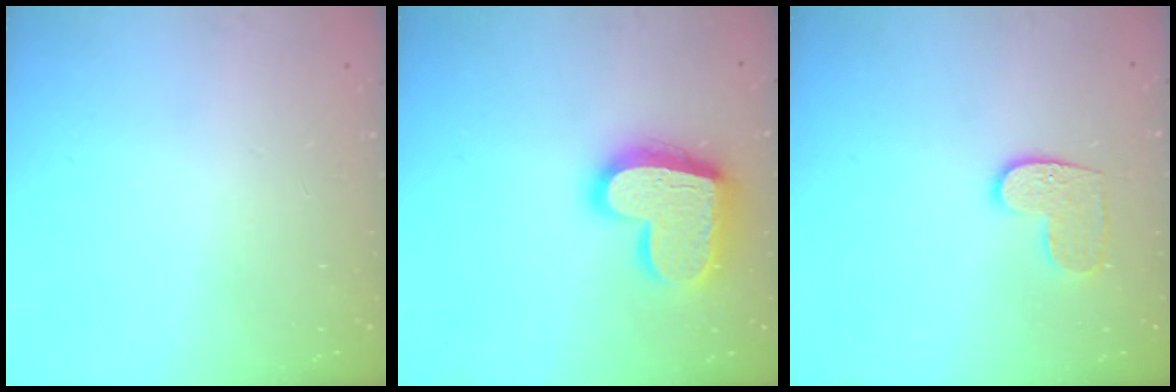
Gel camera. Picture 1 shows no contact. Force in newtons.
{"total": 18.2, "press": 18.1, "slide": 1.4}
{"total": 7.4, "press": 7.4, "slide": 0.2}